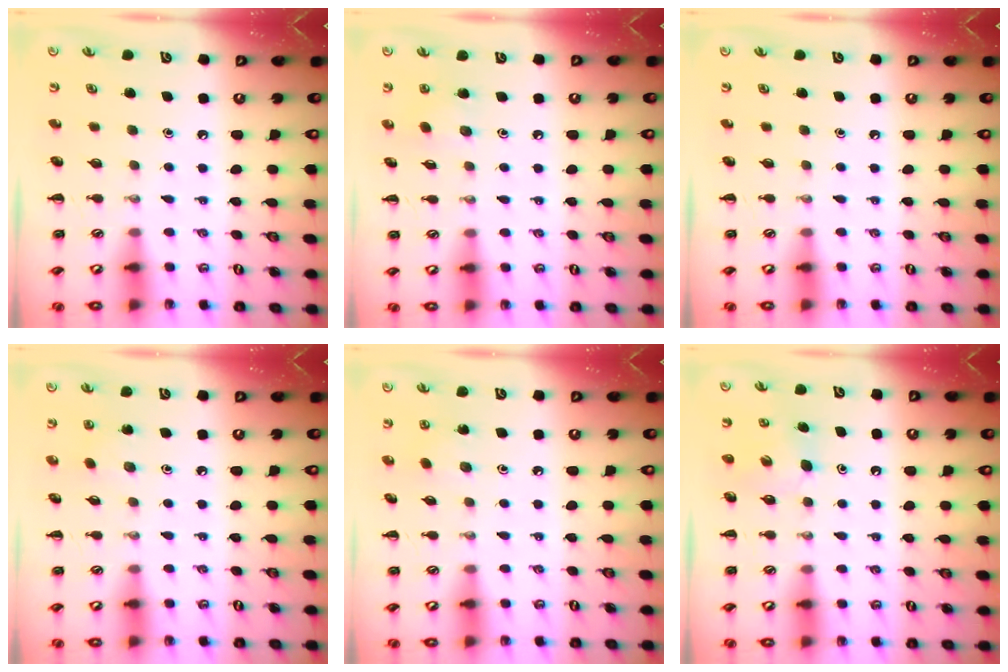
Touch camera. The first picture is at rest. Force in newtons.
{"total": 4.1, "press": 3.9, "slide": 1.2}
{"total": 0.0}
{"total": 2.6, "press": 2.5, "slide": 0.9}
{"total": 2.8, "press": 2.6, "slide": 0.9}
{"total": 5.0, "press": 4.8, "slide": 1.4}